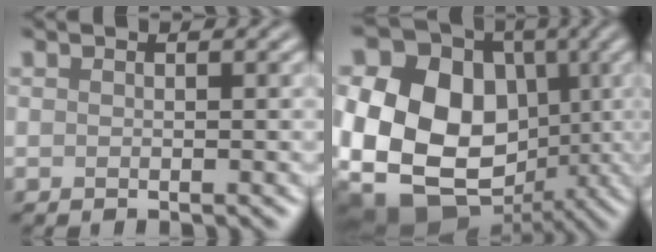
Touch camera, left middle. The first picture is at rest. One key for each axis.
{"total": 19.2, "fx": -2.4, "fy": 15.7, "fz": 10.7, "tx": -0.214, "ty": 0.005, "tz": -0.070}